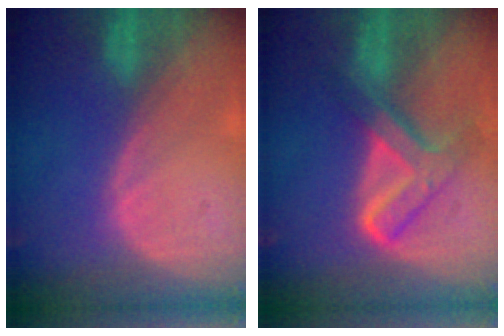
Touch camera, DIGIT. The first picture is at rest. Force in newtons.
{"total": 7.7, "press": 6.5, "slide": 4.2}